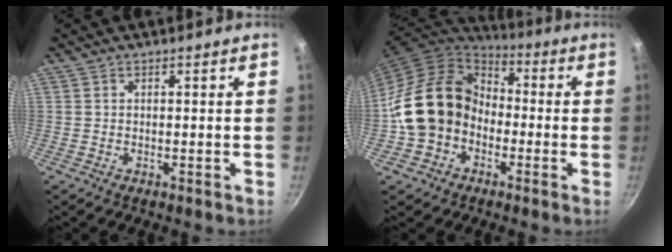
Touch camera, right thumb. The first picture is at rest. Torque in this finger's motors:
{"motor_torque": [2.21, 2.80, 1.03, -0.99, 0.48]}